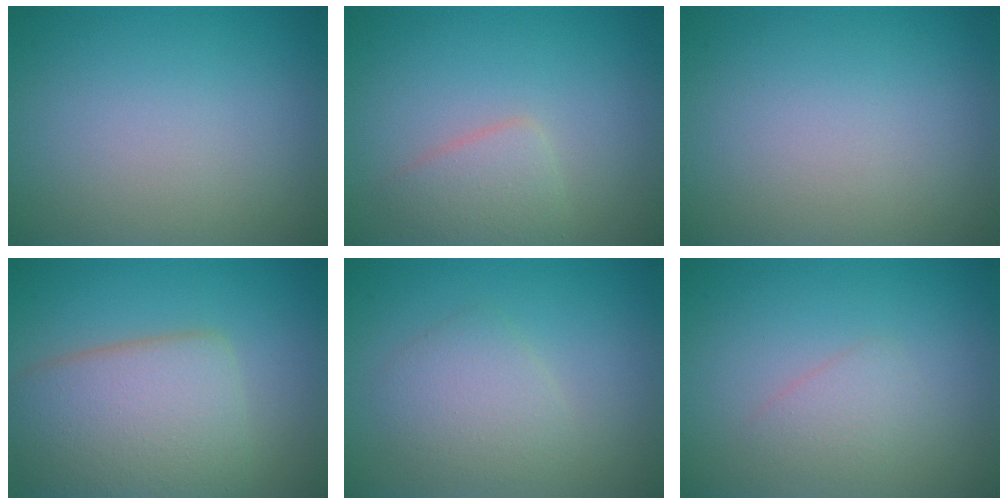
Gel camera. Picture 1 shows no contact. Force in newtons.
{"total": 2.4, "press": 2.4, "slide": 0.1}
{"total": 0.0}
{"total": 7.4, "press": 7.4, "slide": 0.3}
{"total": 2.8, "press": 2.8, "slide": 0.1}
{"total": 1.5, "press": 1.5, "slide": 0.0}